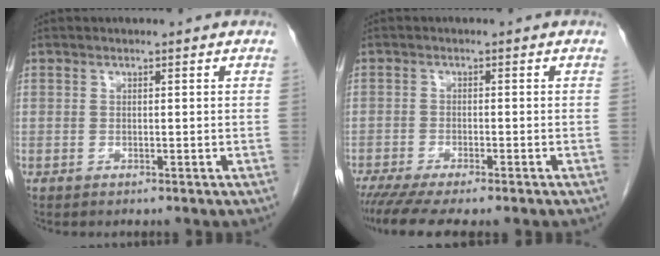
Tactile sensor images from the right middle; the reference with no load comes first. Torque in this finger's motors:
{"motor_torque": [1.16, -0.98, 0.22, 0.10]}